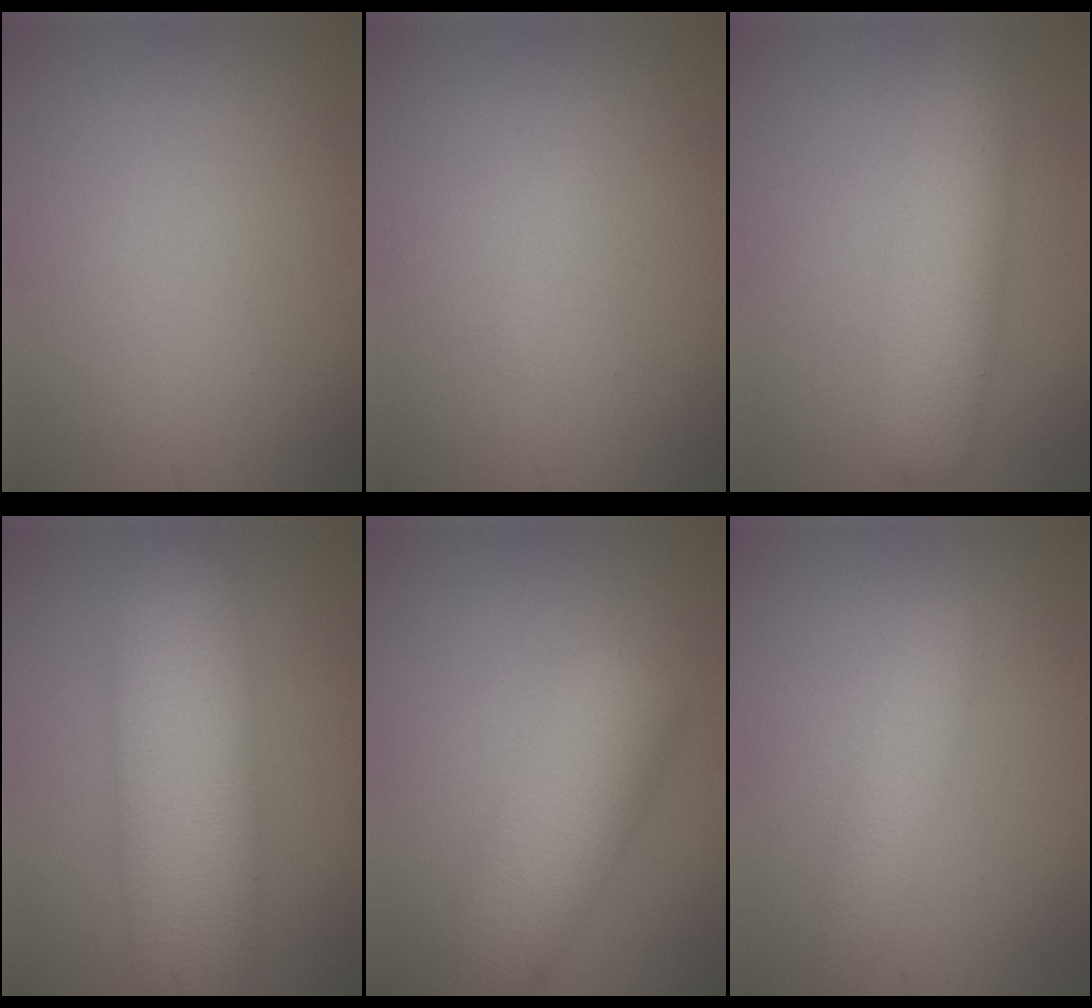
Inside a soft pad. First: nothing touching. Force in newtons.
{"total": 0.5, "press": 0.5, "slide": 0.0}
{"total": 5.3, "press": 5.3, "slide": 0.0}
{"total": 10.6, "press": 10.6, "slide": 0.4}
{"total": 6.6, "press": 6.5, "slide": 0.3}
{"total": 2.9, "press": 2.9, "slide": 0.1}